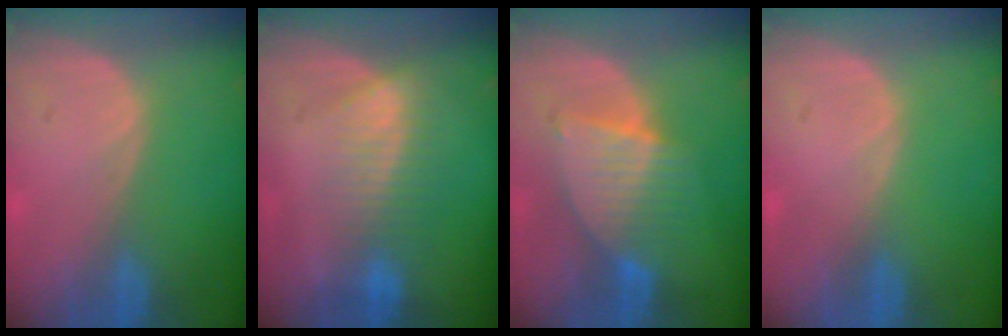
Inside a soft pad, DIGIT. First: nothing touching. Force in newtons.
{"total": 7.1, "press": 6.3, "slide": 3.4}
{"total": 6.3, "press": 6.3, "slide": 0.6}
{"total": 0.0}